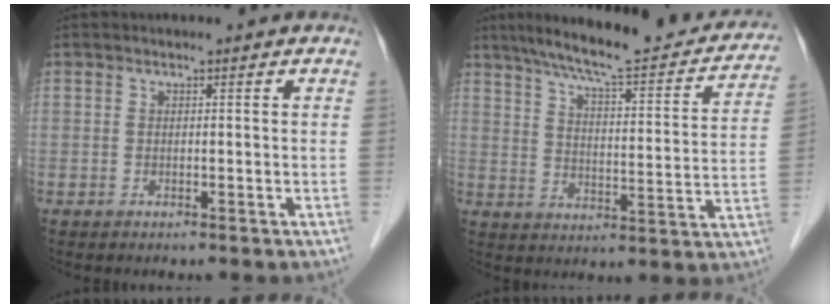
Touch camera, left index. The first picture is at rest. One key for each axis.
{"total": 22.0, "fx": 18.9, "fy": 3.4, "fz": 10.8, "tx": -0.157, "ty": -0.010, "tz": 0.245}